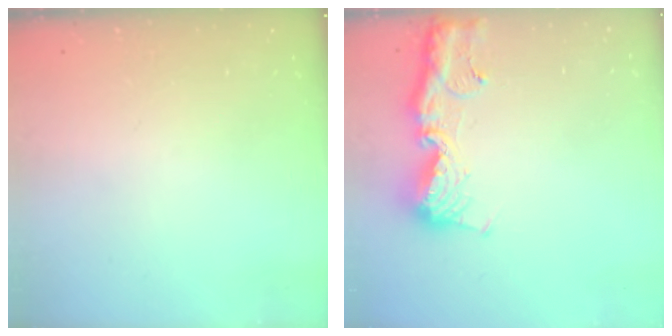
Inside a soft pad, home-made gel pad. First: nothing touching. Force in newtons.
{"total": 13.2, "press": 13.1, "slide": 1.3}